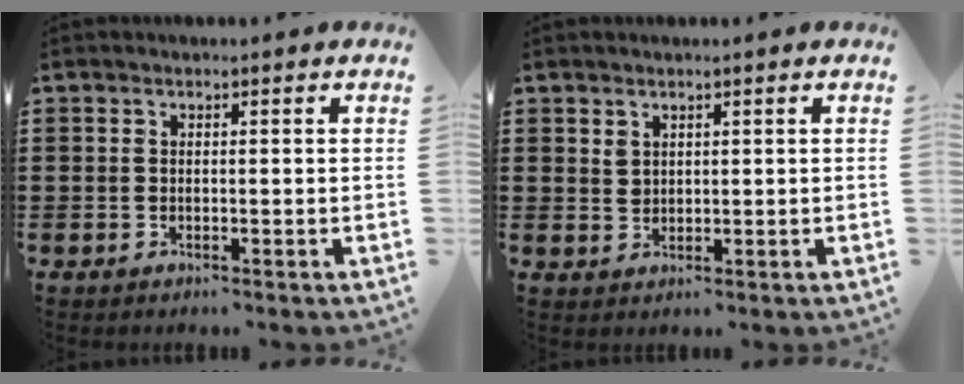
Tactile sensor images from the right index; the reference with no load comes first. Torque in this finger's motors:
{"motor_torque": [-0.31, 0.38, 0.00, 0.00]}